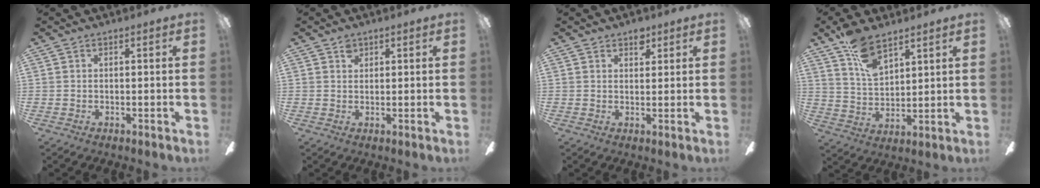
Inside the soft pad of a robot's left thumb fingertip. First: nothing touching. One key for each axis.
{"total": 2.0, "fx": 1.3, "fy": 1.3, "fz": 0.6, "tx": -0.006, "ty": -0.002, "tz": 0.024}
{"total": 3.6, "fx": 2.5, "fy": 2.2, "fz": 1.2, "tx": 0.002, "ty": -0.010, "tz": 0.040}
{"total": 11.0, "fx": 7.6, "fy": 5.2, "fz": 5.9, "tx": -0.103, "ty": -0.034, "tz": 0.140}